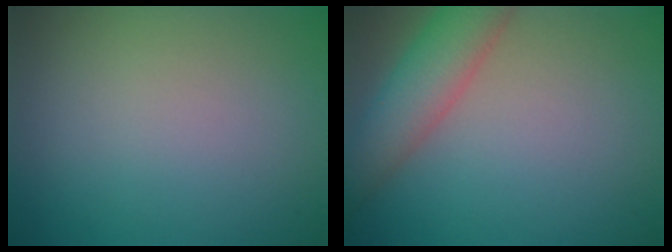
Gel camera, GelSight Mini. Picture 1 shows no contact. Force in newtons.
{"total": 5.3, "press": 5.3, "slide": 0.4}